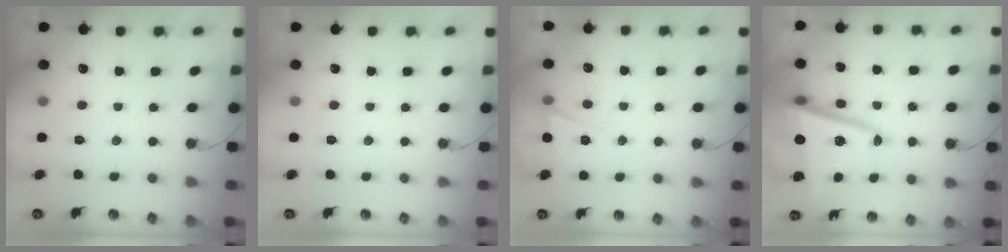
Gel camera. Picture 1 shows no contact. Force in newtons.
{"total": 0.0}
{"total": 6.3, "press": 4.2, "slide": 4.7}
{"total": 12.7, "press": 12.6, "slide": 1.4}